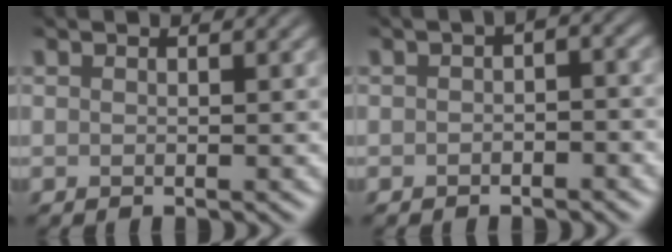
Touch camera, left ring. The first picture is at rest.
{"total": 2.2, "force": [-0.3, 1.3, 1.8], "torque": [-0.024, 0.006, -0.010]}